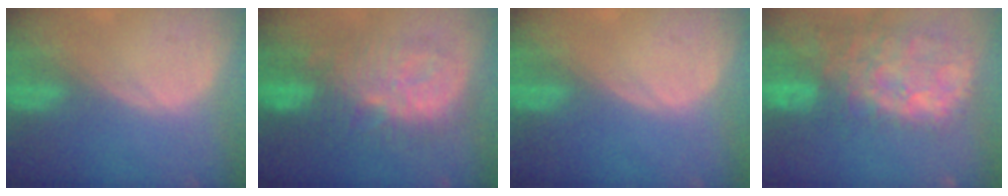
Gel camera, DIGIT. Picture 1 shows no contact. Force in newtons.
{"total": 10.6, "press": 10.6, "slide": 0.3}
{"total": 0.0}
{"total": 14.6, "press": 11.8, "slide": 8.7}